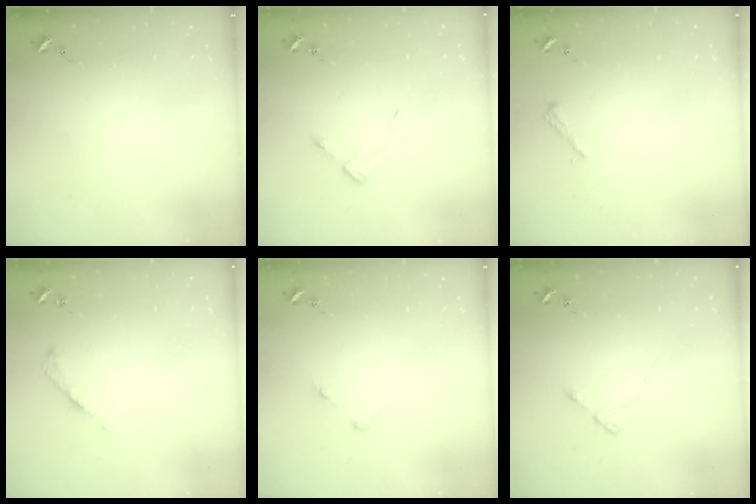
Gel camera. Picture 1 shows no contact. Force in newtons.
{"total": 3.2, "press": 3.2, "slide": 0.3}
{"total": 2.2, "press": 2.2, "slide": 0.3}
{"total": 5.3, "press": 5.3, "slide": 0.5}
{"total": 2.8, "press": 2.8, "slide": 0.3}
{"total": 2.6, "press": 2.6, "slide": 0.3}